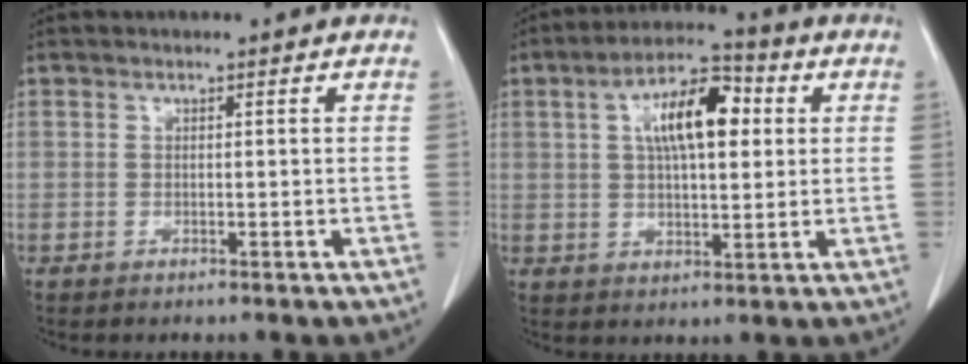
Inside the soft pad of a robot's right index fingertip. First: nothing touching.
{"total": 11.0, "force": [2.9, 4.2, 9.7], "torque": [-0.173, 0.028, 0.044]}